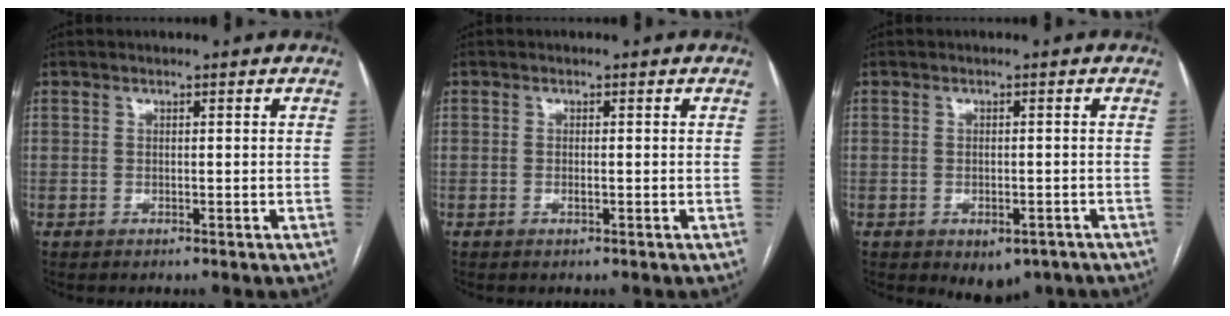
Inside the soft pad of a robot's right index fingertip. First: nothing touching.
{"total": 0.6, "force": [-0.1, 0.1, 0.6], "torque": [-0.013, 0.001, 0.001]}
{"total": 4.8, "force": [-3.2, 2.7, 2.4], "torque": [-0.021, -0.001, -0.036]}